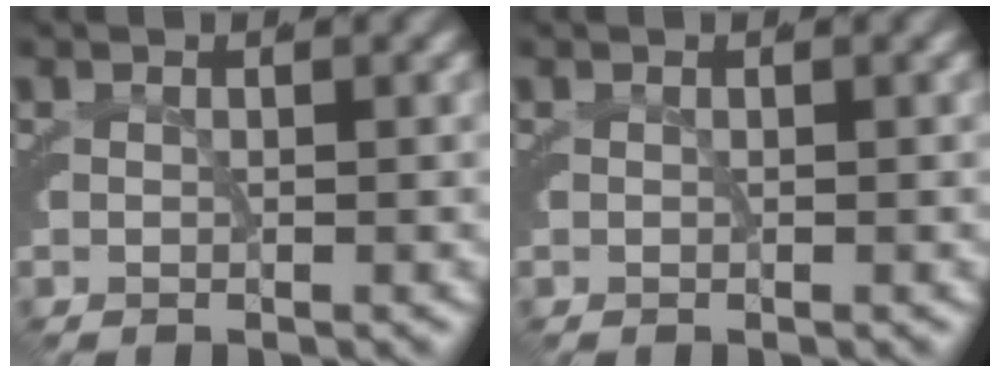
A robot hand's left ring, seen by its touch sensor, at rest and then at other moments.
{"total": 0.0}